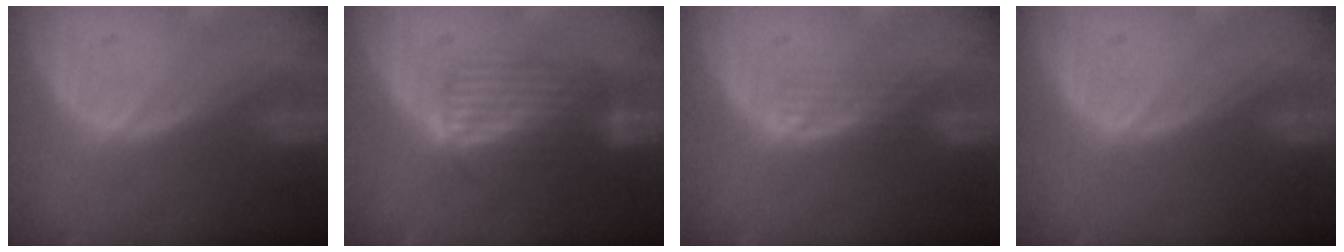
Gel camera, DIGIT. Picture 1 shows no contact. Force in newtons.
{"total": 6.7, "press": 6.1, "slide": 2.8}
{"total": 2.4, "press": 2.3, "slide": 0.4}
{"total": 0.0}